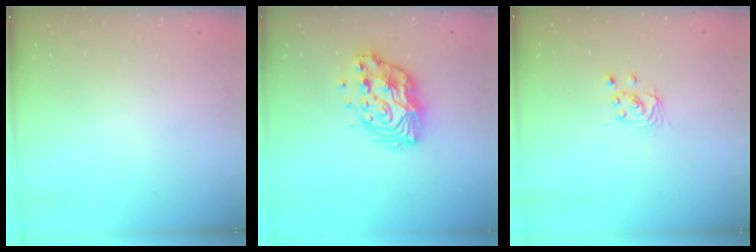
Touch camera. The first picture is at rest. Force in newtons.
{"total": 13.5, "press": 13.4, "slide": 1.2}
{"total": 2.8, "press": 2.8, "slide": 0.2}